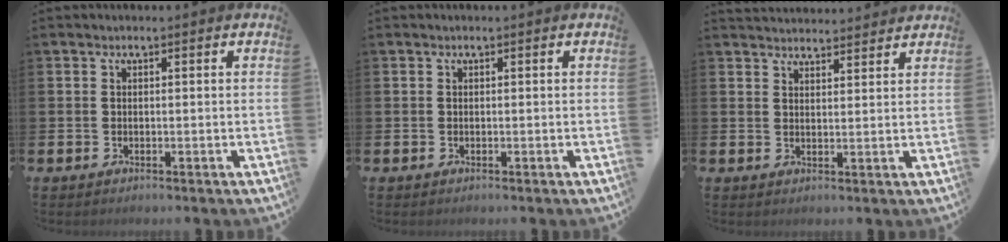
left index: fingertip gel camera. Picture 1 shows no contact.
{"total": 0.0}
{"total": 3.2, "force": [3.2, 0.5, -0.1], "torque": [0.000, -0.020, 0.059]}